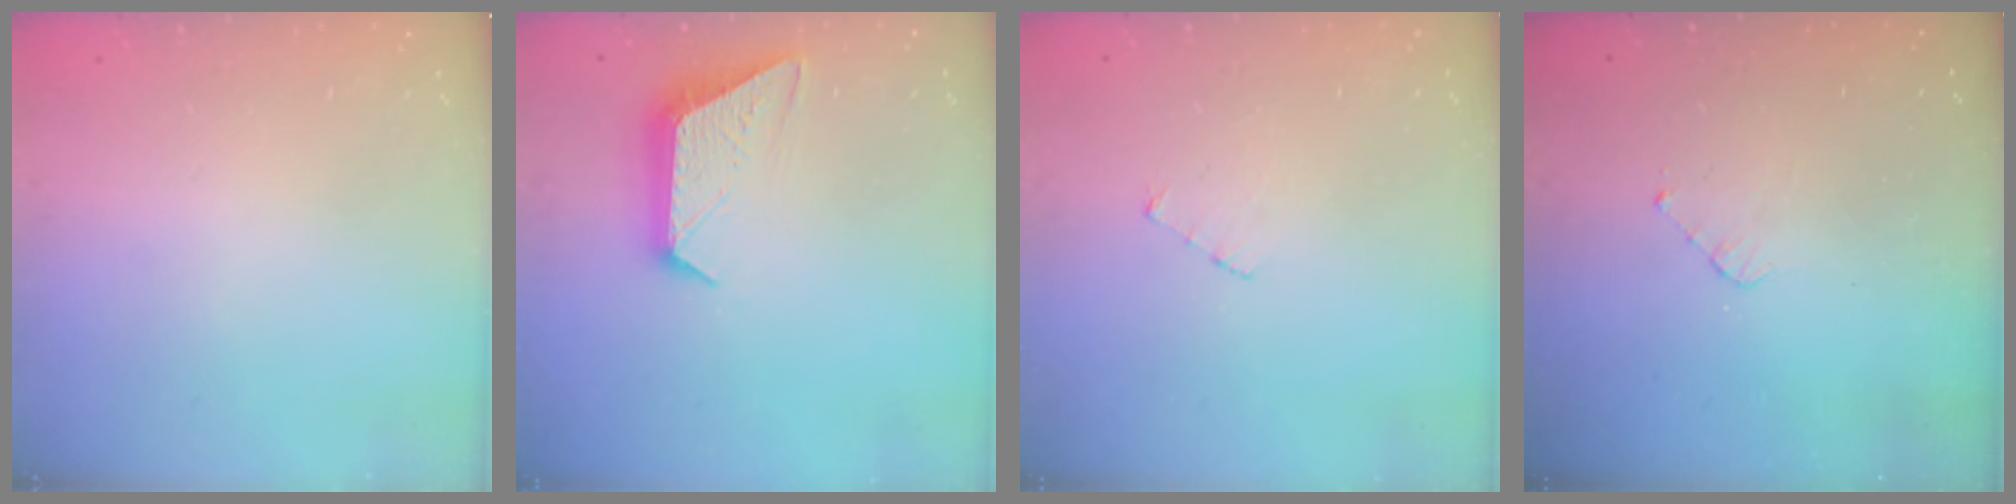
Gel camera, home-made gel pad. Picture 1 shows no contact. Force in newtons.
{"total": 10.3, "press": 10.3, "slide": 0.4}
{"total": 2.6, "press": 2.6, "slide": 0.3}
{"total": 2.8, "press": 2.8, "slide": 0.2}